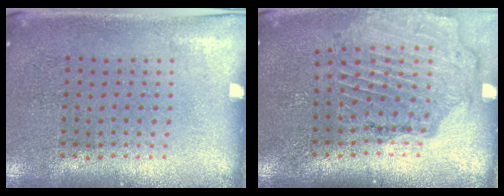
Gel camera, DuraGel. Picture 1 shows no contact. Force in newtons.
{"total": 1.6, "press": 1.6, "slide": 0.0}